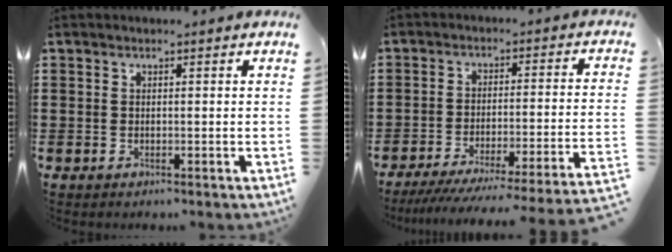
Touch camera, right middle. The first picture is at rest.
{"total": 5.7, "force": [-4.8, -0.9, 2.9], "torque": [-0.053, -0.029, -0.099]}